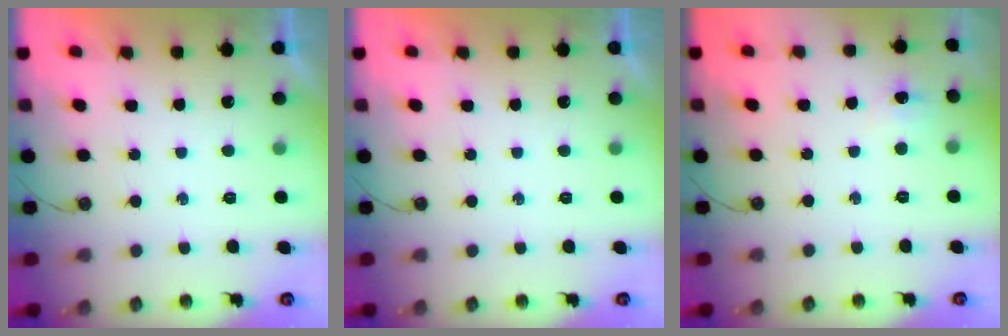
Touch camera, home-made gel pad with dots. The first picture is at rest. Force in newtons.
{"total": 0.0}
{"total": 3.9, "press": 3.9, "slide": 0.3}